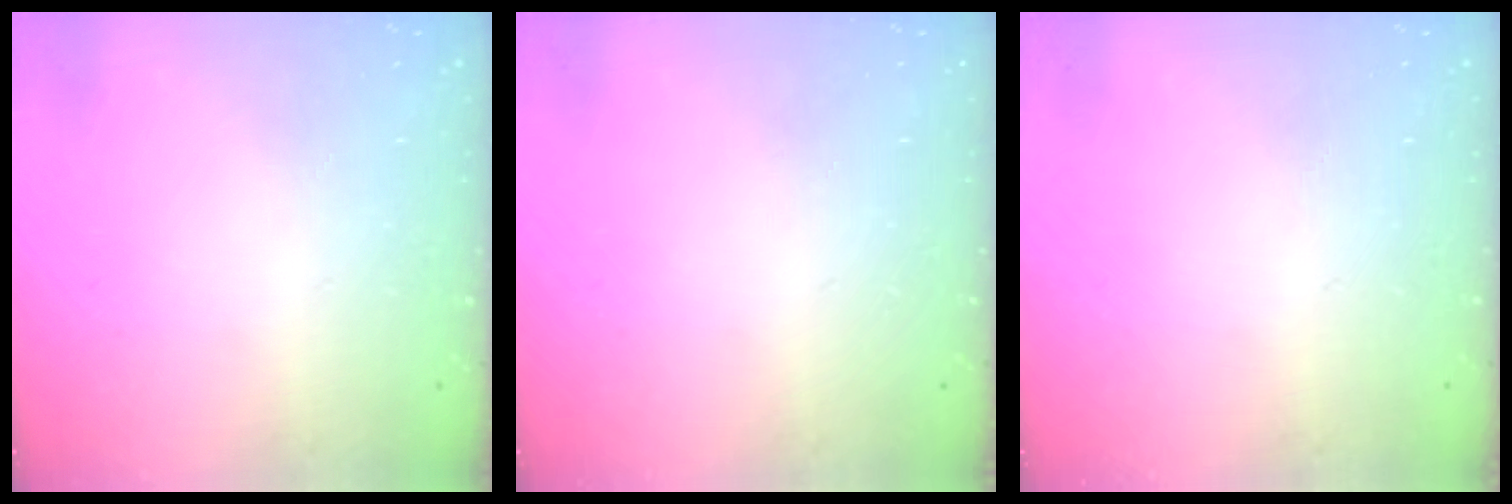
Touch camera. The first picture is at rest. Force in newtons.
{"total": 0.0}
{"total": 0.0}